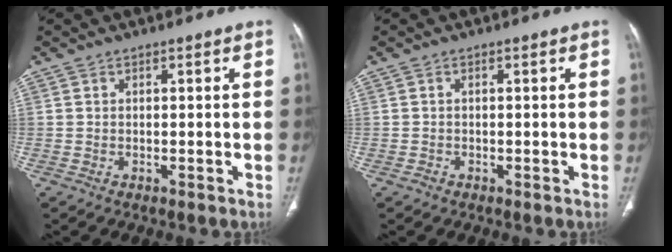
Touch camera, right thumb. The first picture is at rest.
{"total": 0.7, "force": [-0.4, 0.5, 0.2], "torque": [-0.003, 0.002, -0.009]}